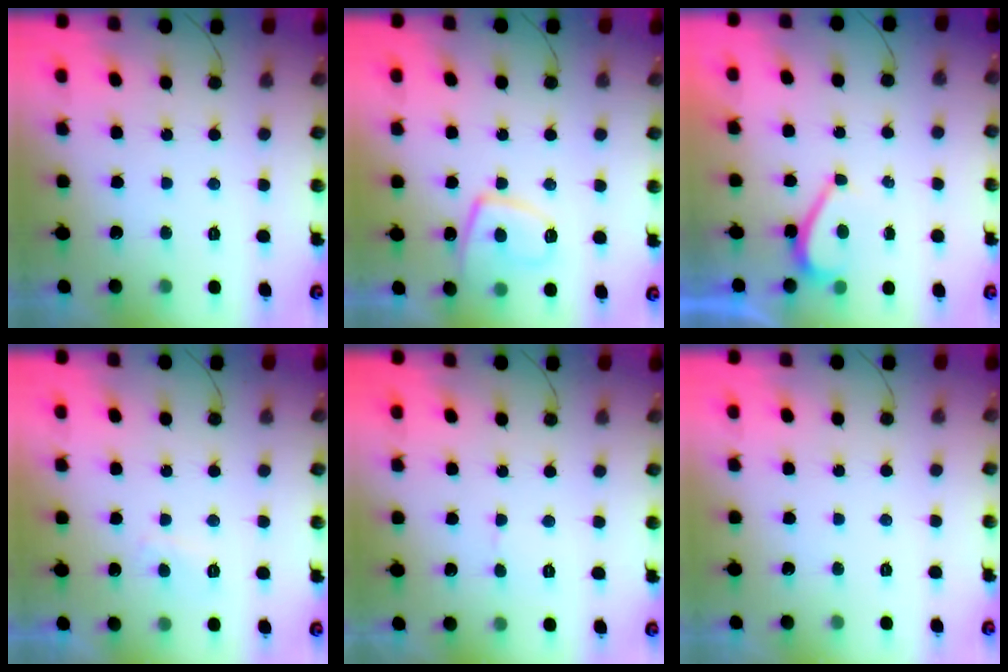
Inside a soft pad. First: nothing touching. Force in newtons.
{"total": 9.5, "press": 9.4, "slide": 1.1}
{"total": 2.8, "press": 2.8, "slide": 0.5}
{"total": 2.7, "press": 2.5, "slide": 0.8}
{"total": 3.1, "press": 3.1, "slide": 0.3}
{"total": 0.0}